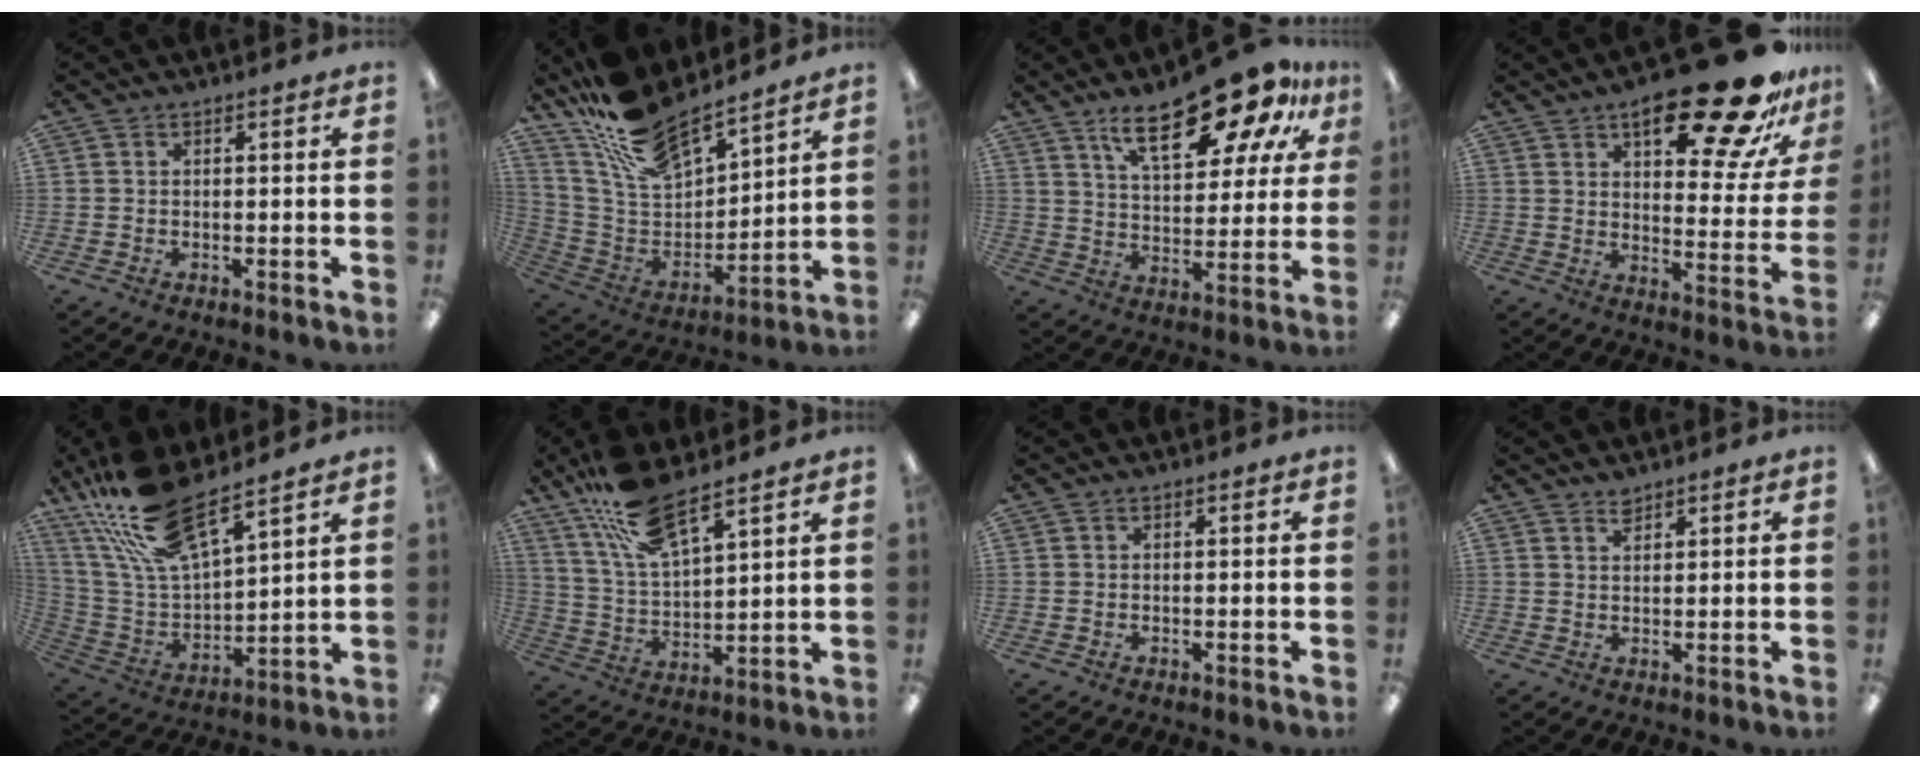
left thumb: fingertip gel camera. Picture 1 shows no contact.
{"total": 17.4, "force": [15.3, 5.2, 6.4], "torque": [-0.152, -0.109, 0.277]}
{"total": 21.5, "force": [14.0, 8.2, 14.1], "torque": [-0.213, -0.074, 0.229]}
{"total": 23.5, "force": [16.0, 7.7, 15.3], "torque": [-0.198, -0.105, 0.251]}
{"total": 19.6, "force": [15.1, 5.7, 11.1], "torque": [-0.259, -0.085, 0.270]}
{"total": 14.7, "force": [10.9, 4.7, 8.7], "torque": [-0.179, -0.045, 0.196]}
{"total": 0.0}
{"total": 2.1, "force": [2.0, 0.7, 0.4], "torque": [-0.011, -0.003, 0.038]}